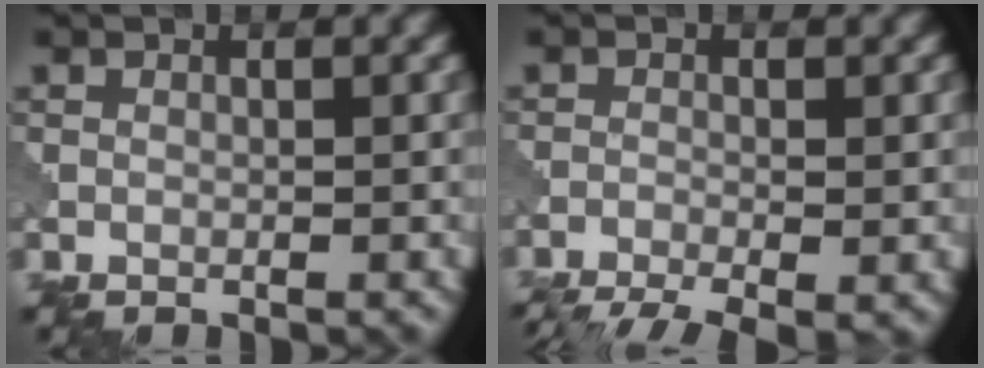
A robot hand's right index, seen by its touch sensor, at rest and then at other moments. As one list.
[{"total": 5.8, "force": [-4.2, 1.4, 3.8], "torque": [-0.072, -0.027, -0.076]}]